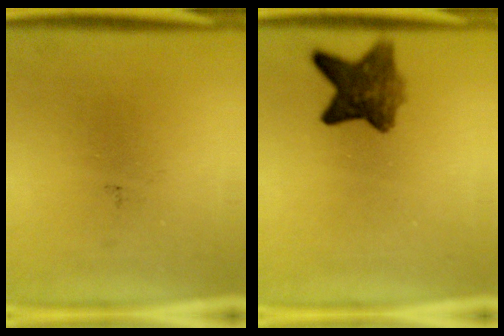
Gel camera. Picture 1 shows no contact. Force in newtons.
{"total": 6.9}